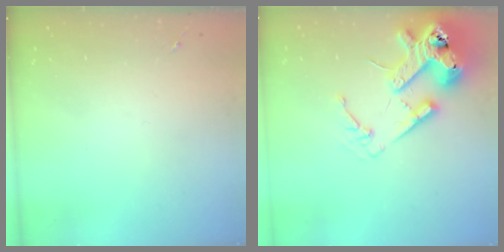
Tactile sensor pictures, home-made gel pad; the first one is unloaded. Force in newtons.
{"total": 18.0, "press": 17.9, "slide": 2.6}